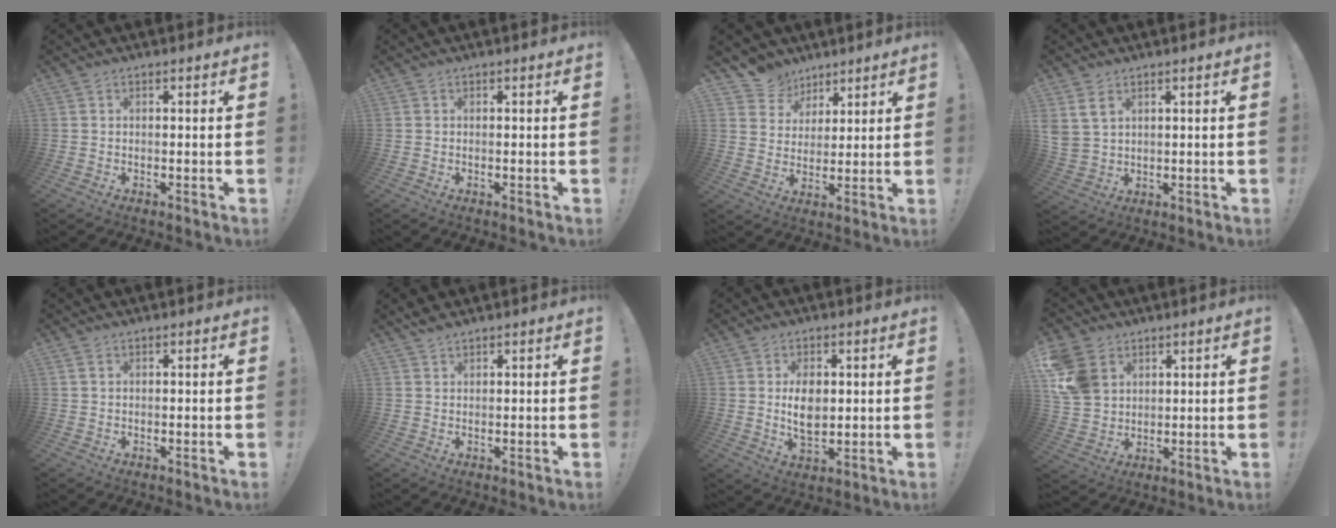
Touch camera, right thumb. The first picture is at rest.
{"total": 0.0}
{"total": 7.5, "force": [5.0, 5.6, 0.4], "torque": [-0.016, -0.043, 0.102]}
{"total": 6.1, "force": [3.4, 3.8, 3.4], "torque": [-0.062, -0.010, 0.068]}
{"total": 1.1, "force": [0.5, 0.6, 0.7], "torque": [-0.015, 0.003, 0.009]}
{"total": 1.6, "force": [1.3, 0.3, 0.7], "torque": [-0.012, -0.006, 0.025]}
{"total": 7.7, "force": [1.0, 4.8, 5.9], "torque": [-0.102, -0.007, 0.013]}
{"total": 11.8, "force": [5.1, 9.1, 5.4], "torque": [-0.105, -0.017, 0.106]}